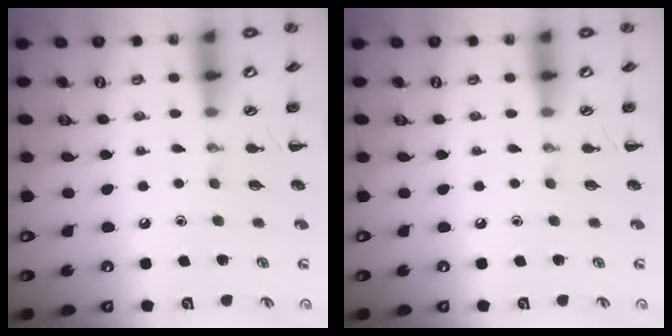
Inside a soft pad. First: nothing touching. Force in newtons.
{"total": 0.0}